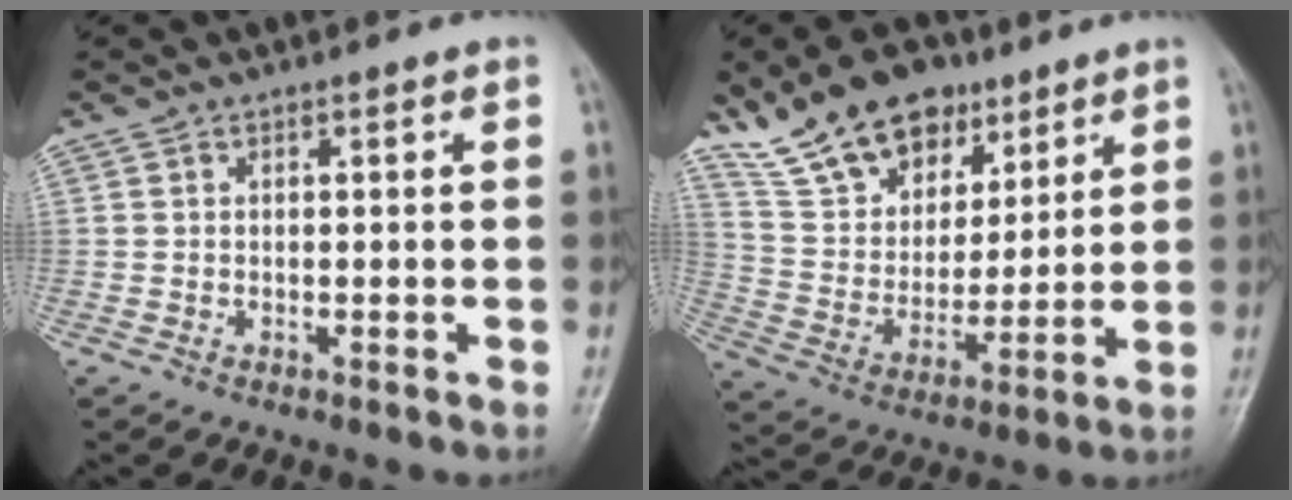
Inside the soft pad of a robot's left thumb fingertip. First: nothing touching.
{"total": 16.7, "force": [11.4, 9.5, 7.6], "torque": [-0.094, -0.042, 0.213]}